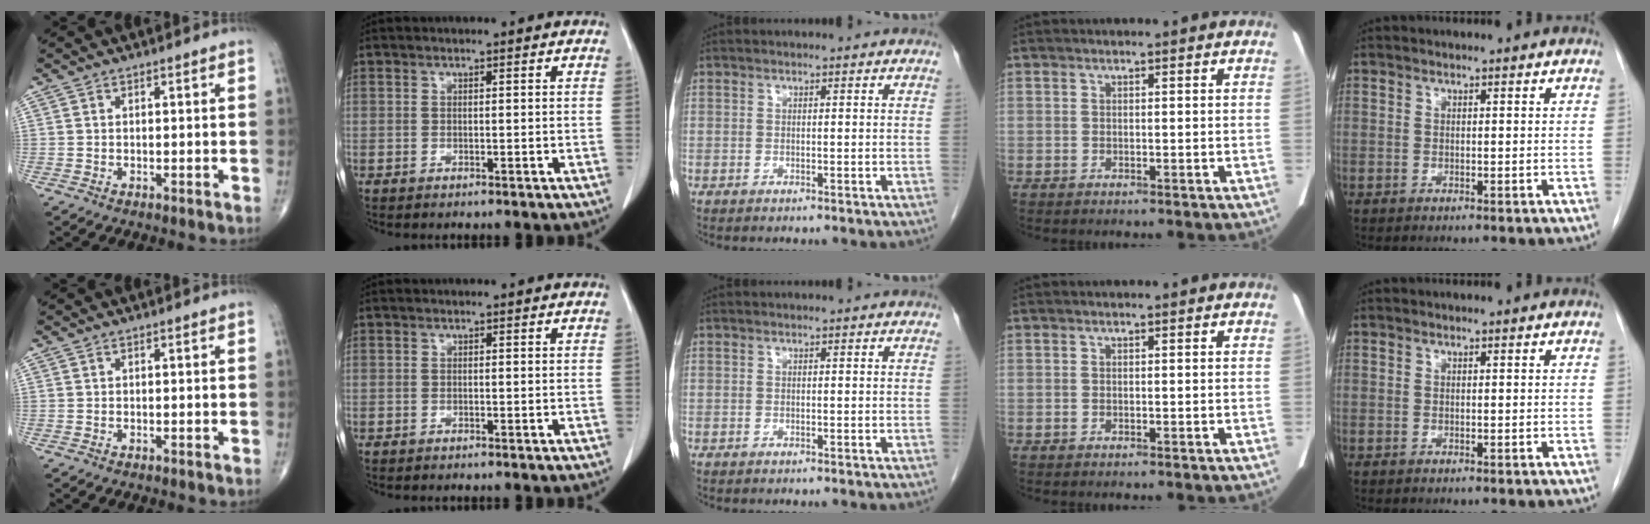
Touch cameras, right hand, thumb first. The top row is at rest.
{}